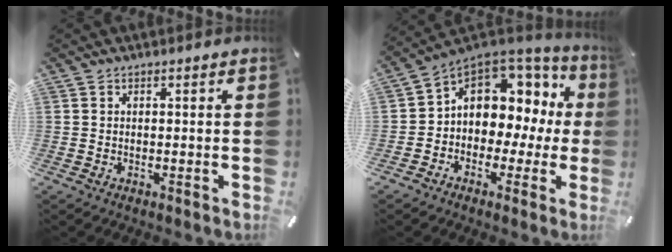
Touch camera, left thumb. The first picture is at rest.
{"total": 8.7, "force": [2.9, 7.3, 3.7], "torque": [-0.064, -0.035, 0.054]}